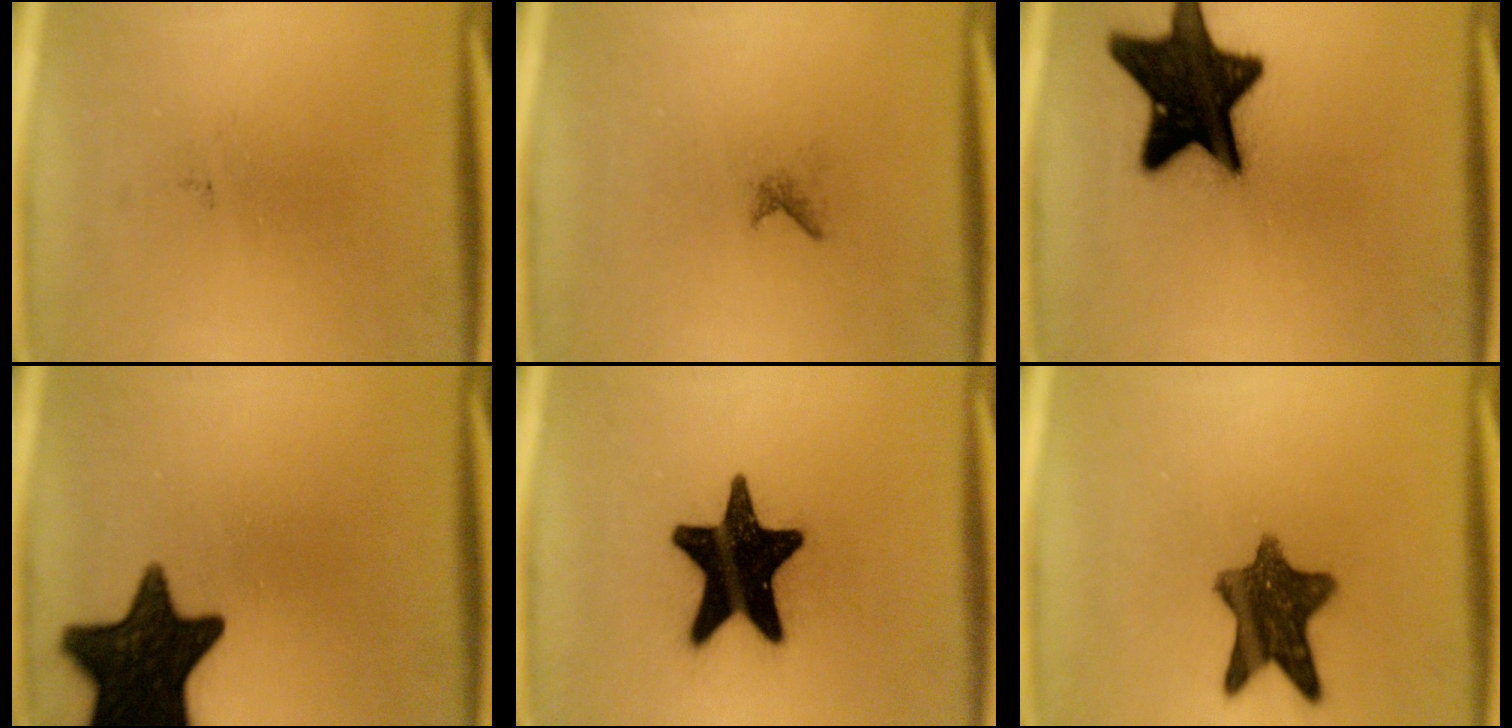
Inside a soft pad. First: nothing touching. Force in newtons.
{"total": 0.6}
{"total": 20.0}
{"total": 16.5}
{"total": 20.0}
{"total": 10.6}